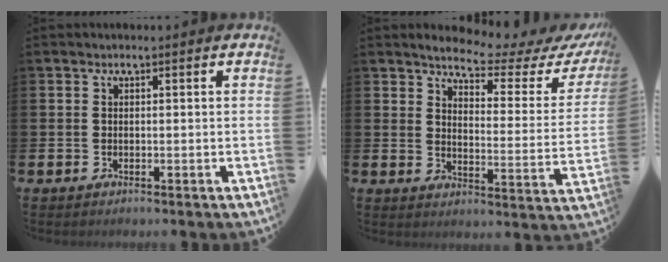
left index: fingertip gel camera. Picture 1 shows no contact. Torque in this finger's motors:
{"motor_torque": [1.09, -1.05, 0.45, 0.10]}